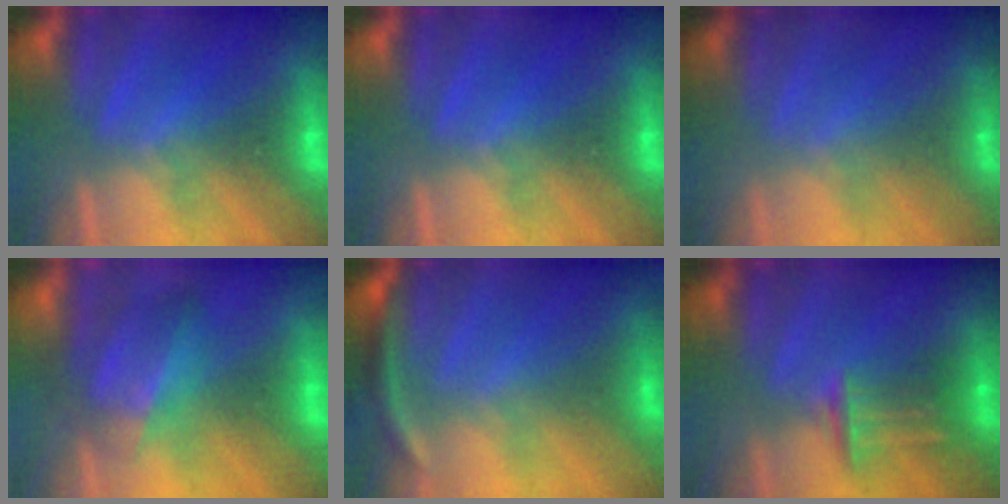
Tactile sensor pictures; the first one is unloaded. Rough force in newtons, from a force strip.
{"total": 0.0}
{"total": 1.8}
{"total": 4.6}
{"total": 2.8}
{"total": 3.3}